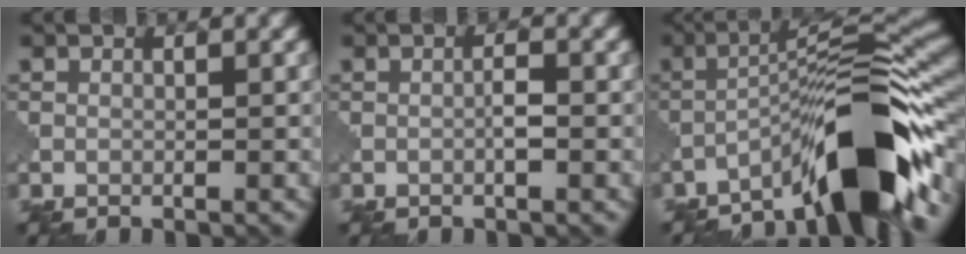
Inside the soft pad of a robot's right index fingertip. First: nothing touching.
{"total": 0.8, "force": [0.0, 0.0, 0.8], "torque": [-0.014, 0.004, 0.001]}
{"total": 11.2, "force": [-6.7, 1.9, 8.7], "torque": [-0.121, 0.022, -0.115]}